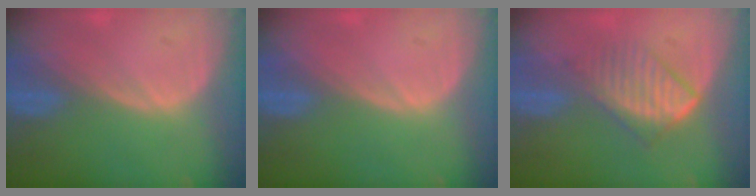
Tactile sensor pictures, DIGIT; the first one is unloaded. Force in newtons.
{"total": 0.0}
{"total": 6.9, "press": 6.0, "slide": 3.5}